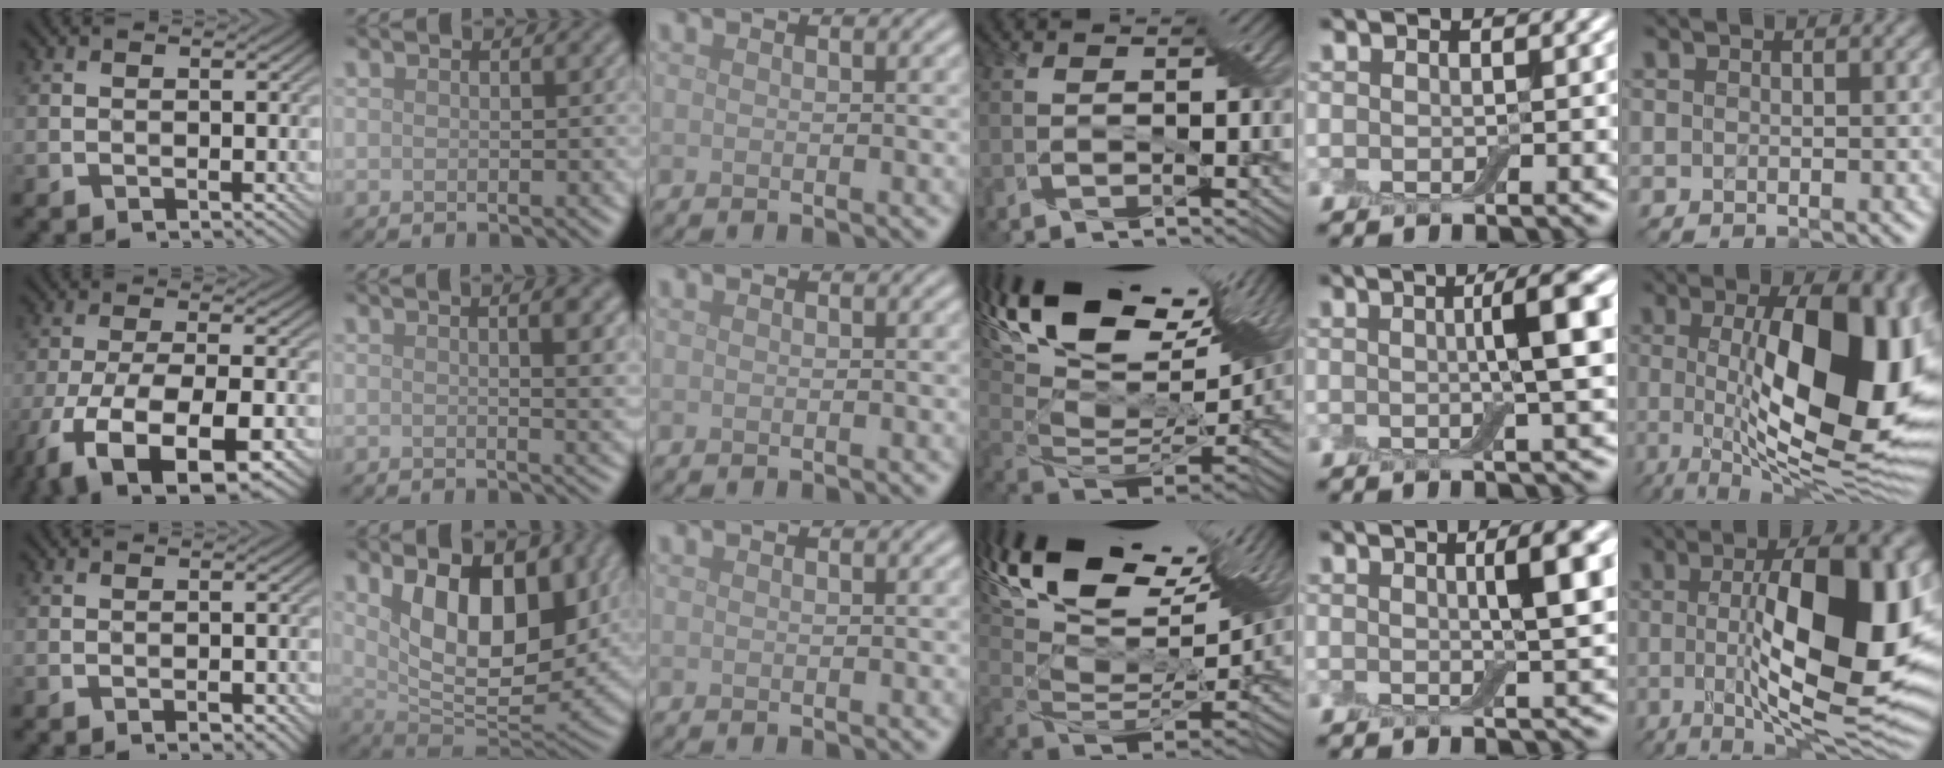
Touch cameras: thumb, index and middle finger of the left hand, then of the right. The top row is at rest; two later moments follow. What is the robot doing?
{"motion": "wrap", "object": "adhesive wrap"}